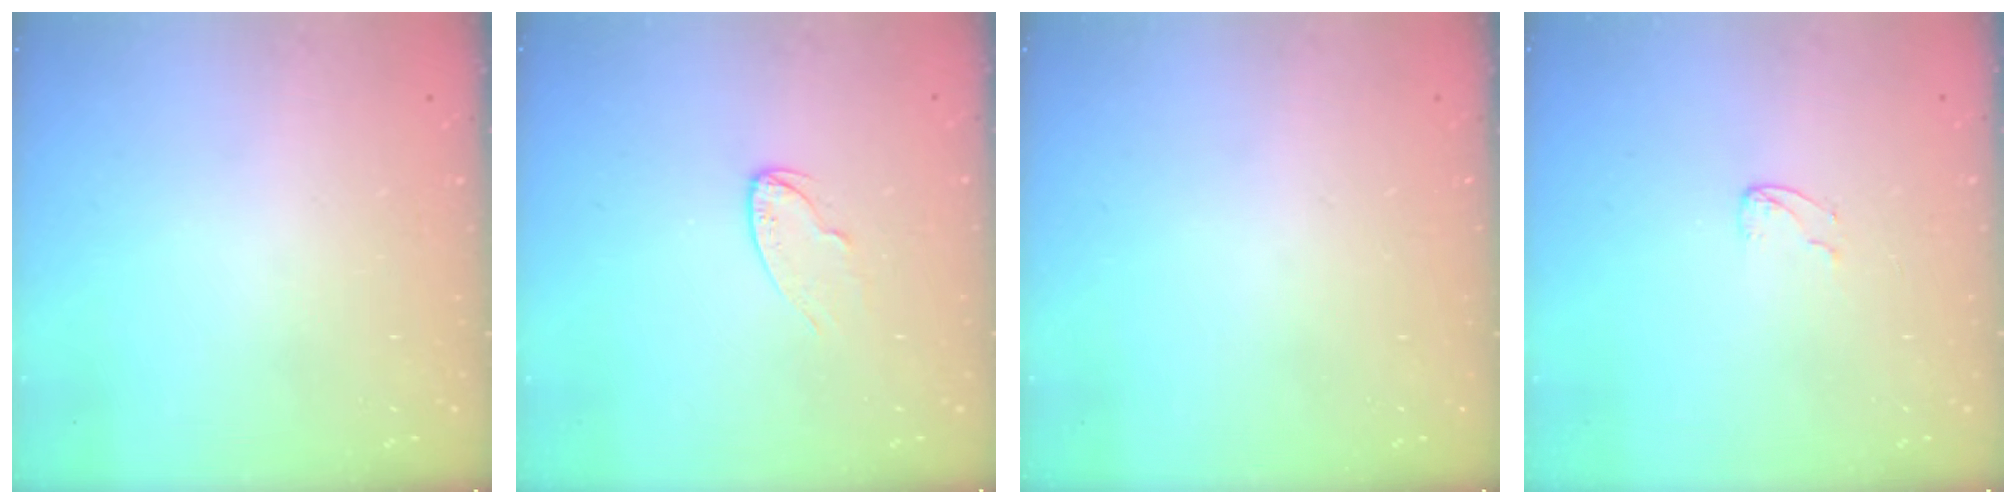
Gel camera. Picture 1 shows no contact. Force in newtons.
{"total": 5.4, "press": 5.3, "slide": 0.6}
{"total": 0.0}
{"total": 3.8, "press": 3.8, "slide": 0.3}